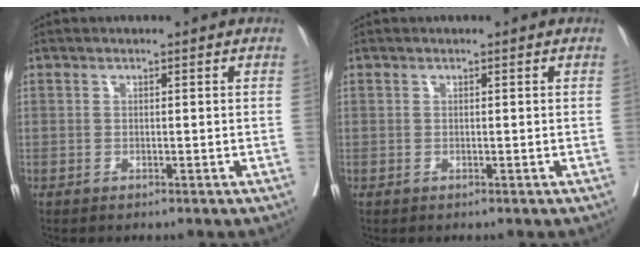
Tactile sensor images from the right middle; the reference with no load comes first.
{"total": 0.0}